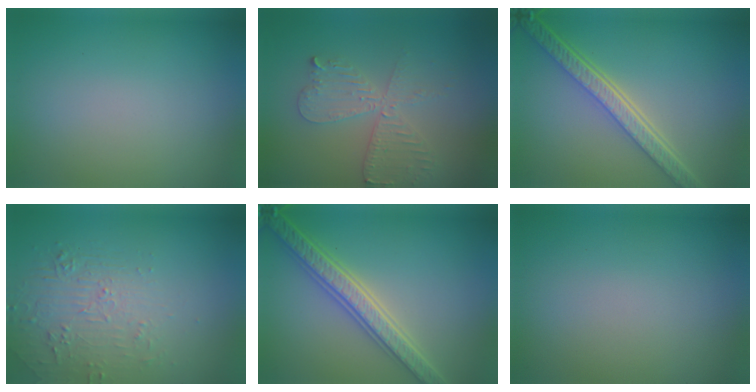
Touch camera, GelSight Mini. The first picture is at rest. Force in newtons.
{"total": 4.2, "press": 3.6, "slide": 2.2}
{"total": 5.9, "press": 4.5, "slide": 3.8}
{"total": 2.2, "press": 1.3, "slide": 1.8}
{"total": 5.5, "press": 5.4, "slide": 1.1}
{"total": 0.0}